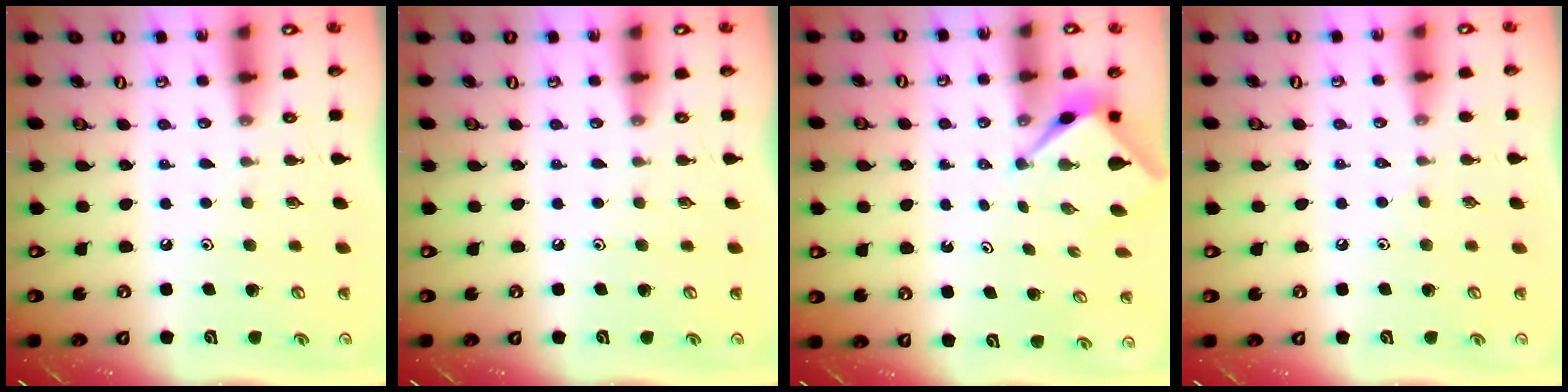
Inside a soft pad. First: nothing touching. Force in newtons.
{"total": 0.0}
{"total": 2.8, "press": 2.8, "slide": 0.1}
{"total": 2.1, "press": 2.1, "slide": 0.4}